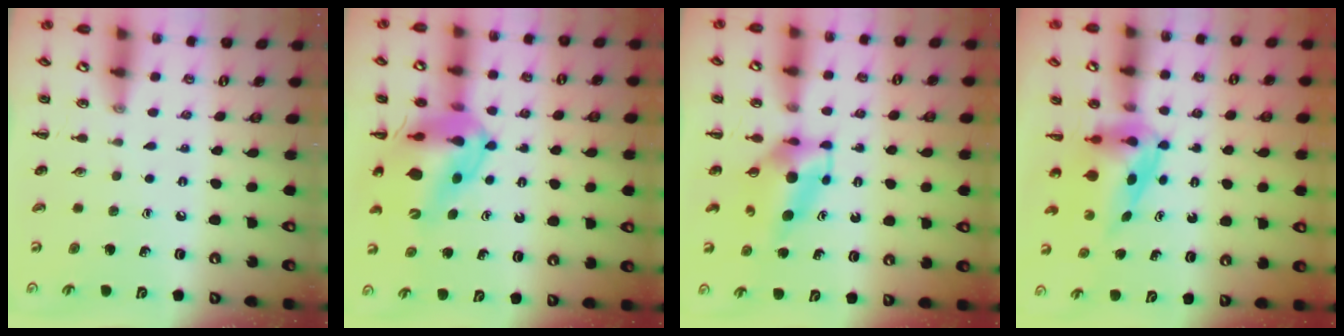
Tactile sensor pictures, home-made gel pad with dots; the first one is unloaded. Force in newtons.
{"total": 16.3, "press": 15.6, "slide": 4.7}
{"total": 5.7, "press": 5.6, "slide": 1.1}
{"total": 4.0, "press": 3.9, "slide": 0.7}